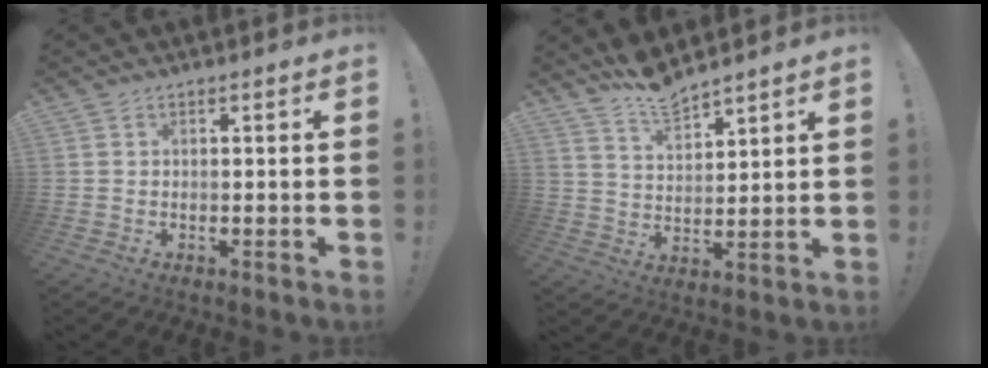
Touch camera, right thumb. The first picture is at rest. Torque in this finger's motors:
{"motor_torque": [-0.56, 0.44, 0.67, 0.54, 0.00]}